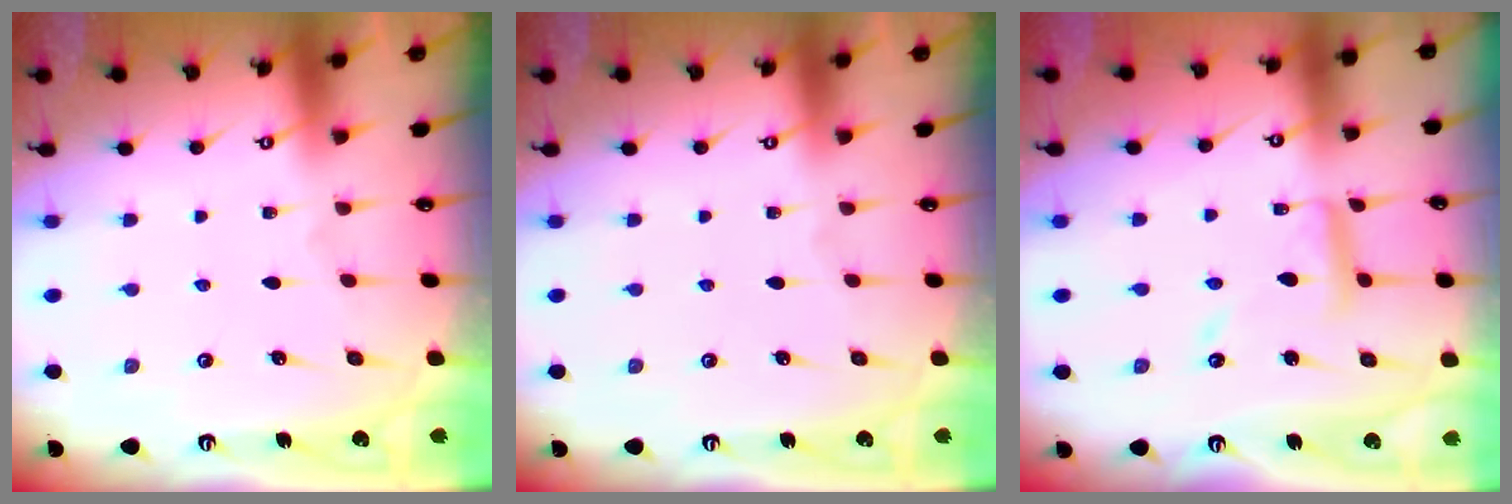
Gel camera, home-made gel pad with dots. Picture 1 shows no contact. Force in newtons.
{"total": 0.0}
{"total": 9.0, "press": 9.0, "slide": 0.5}